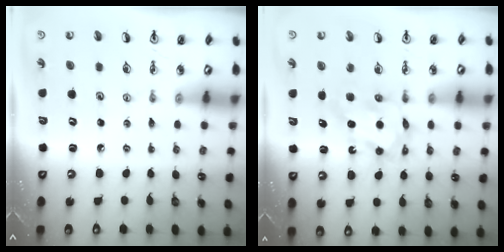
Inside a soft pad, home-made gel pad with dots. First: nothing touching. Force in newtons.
{"total": 7.2, "press": 7.1, "slide": 0.5}